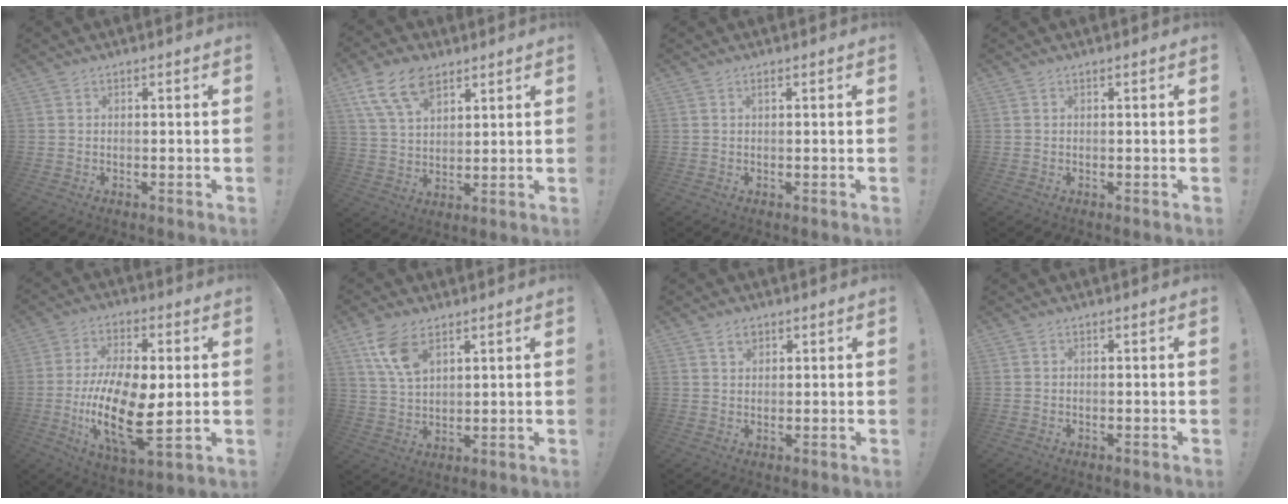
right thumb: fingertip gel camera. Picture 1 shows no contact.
{"total": 12.7, "force": [7.7, 7.2, 7.1], "torque": [-0.133, -0.026, 0.147]}
{"total": 0.5, "force": [0.2, 0.0, 0.5], "torque": [-0.005, 0.000, 0.002]}
{"total": 0.0}
{"total": 21.5, "force": [-2.5, 9.4, 19.2], "torque": [-0.370, -0.007, -0.037]}
{"total": 9.6, "force": [5.7, 4.8, 6.0], "torque": [-0.108, -0.023, 0.108]}
{"total": 3.0, "force": [1.8, 2.0, 1.3], "torque": [-0.009, -0.006, 0.029]}
{"total": 0.0}